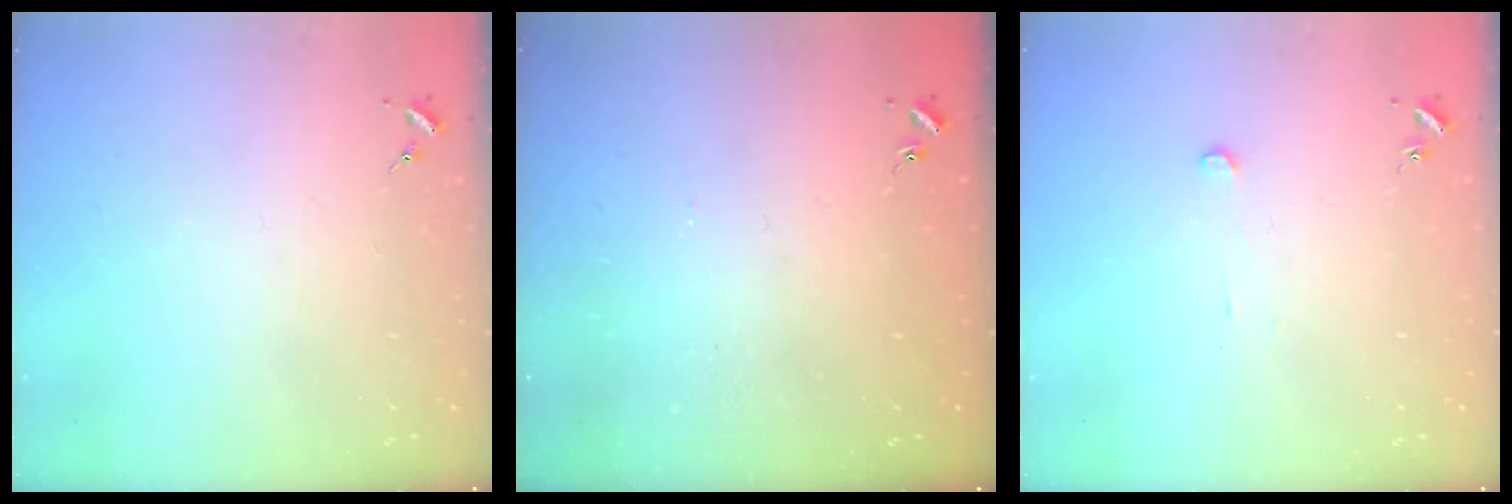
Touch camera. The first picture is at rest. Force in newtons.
{"total": 0.9, "press": 0.8, "slide": 0.2}
{"total": 2.6, "press": 2.6, "slide": 0.2}